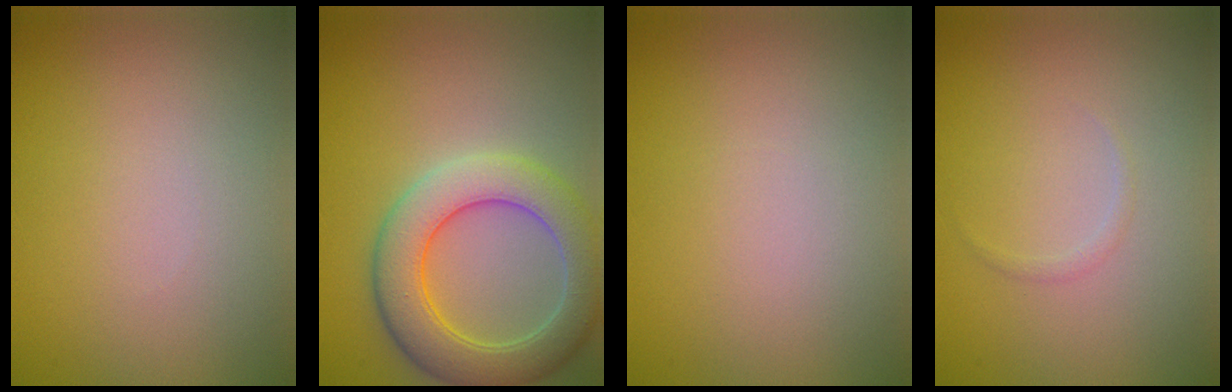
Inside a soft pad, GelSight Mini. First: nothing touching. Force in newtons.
{"total": 6.9, "press": 6.8, "slide": 0.4}
{"total": 0.0}
{"total": 0.6, "press": 0.6, "slide": 0.1}